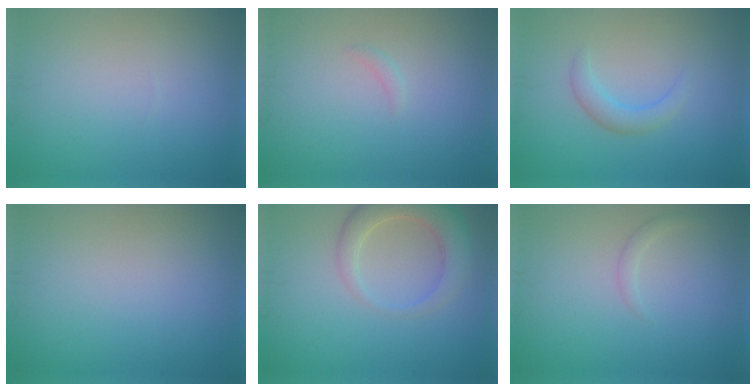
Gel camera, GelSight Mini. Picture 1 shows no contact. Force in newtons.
{"total": 0.6, "press": 0.6, "slide": 0.1}
{"total": 2.1, "press": 2.1, "slide": 0.2}
{"total": 0.0}
{"total": 4.9, "press": 4.9, "slide": 0.5}
{"total": 1.0, "press": 1.0, "slide": 0.0}